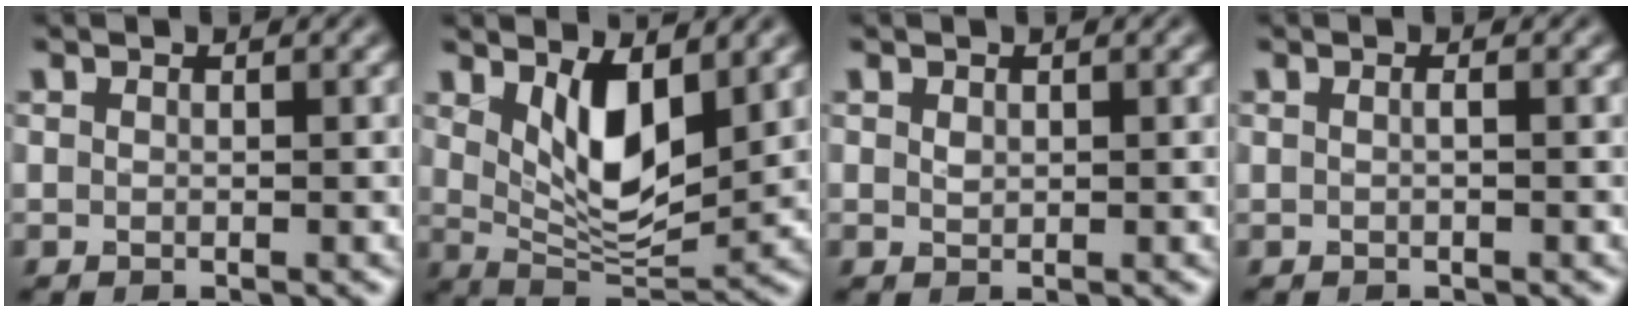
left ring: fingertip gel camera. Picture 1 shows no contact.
{"total": 6.2, "force": [2.3, 2.7, 5.1], "torque": [-0.096, -0.017, 0.049]}
{"total": 0.7, "force": [0.3, 0.5, 0.4], "torque": [-0.011, -0.002, 0.009]}
{"total": 0.6, "force": [0.1, 0.1, 0.5], "torque": [-0.011, 0.002, -0.001]}